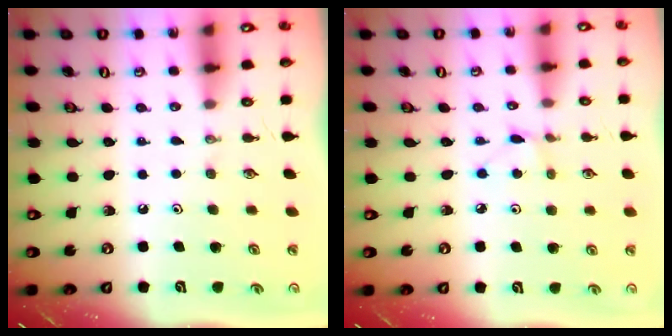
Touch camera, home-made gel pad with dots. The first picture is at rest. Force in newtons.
{"total": 1.9, "press": 1.9, "slide": 0.3}